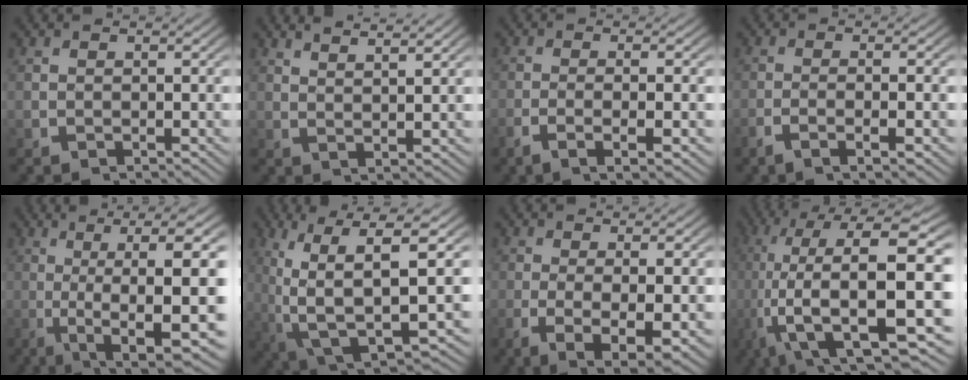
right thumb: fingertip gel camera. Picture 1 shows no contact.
{"total": 3.3, "force": [3.0, 0.0, 1.2], "torque": [-0.019, 0.005, 0.055]}
{"total": 3.6, "force": [-1.3, 0.7, 3.2], "torque": [-0.065, -0.002, -0.024]}
{"total": 2.8, "force": [-1.2, 0.4, 2.5], "torque": [-0.053, 0.001, -0.026]}
{"total": 13.7, "force": [-1.2, 6.1, 12.1], "torque": [-0.203, -0.028, 0.000]}
{"total": 12.3, "force": [-2.1, 6.6, 10.2], "torque": [-0.200, -0.045, -0.007]}
{"total": 7.1, "force": [-2.4, 3.0, 6.0], "torque": [-0.117, -0.034, -0.018]}
{"total": 19.7, "force": [-1.3, 11.0, 16.3], "torque": [-0.313, -0.060, 0.016]}